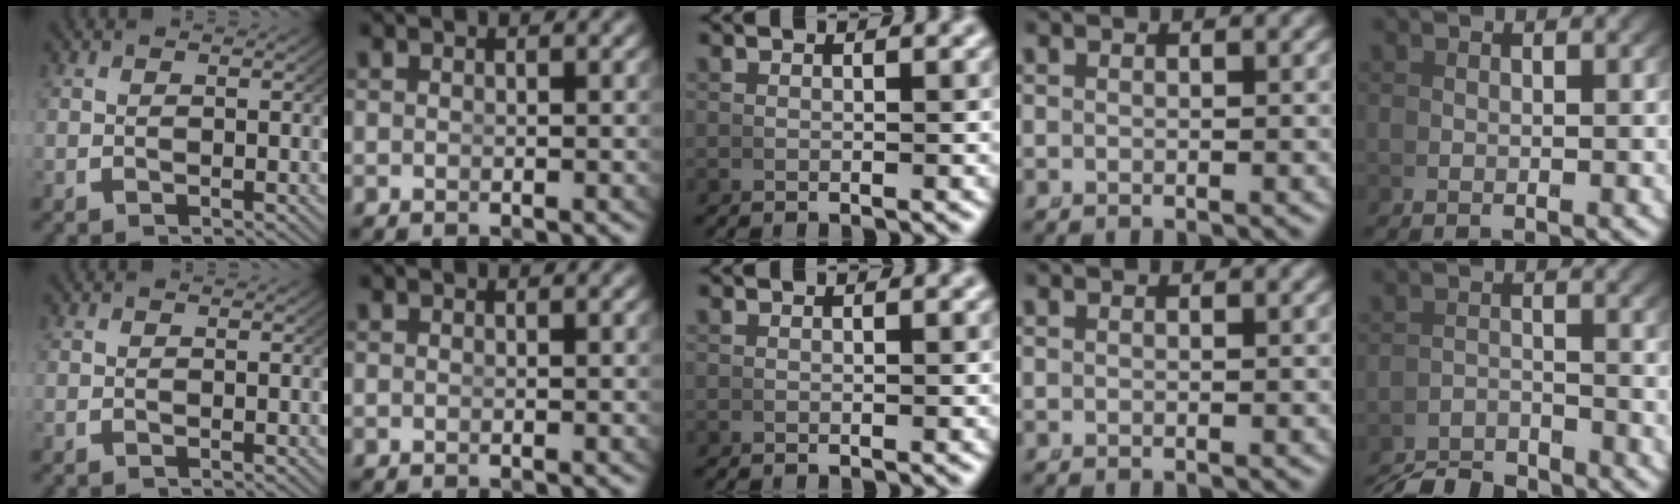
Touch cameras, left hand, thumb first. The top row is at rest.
{"little": {"total": 4.8, "force": [-4.8, 0.4, 0.6], "torque": [0.011, -0.008, -0.083]}}